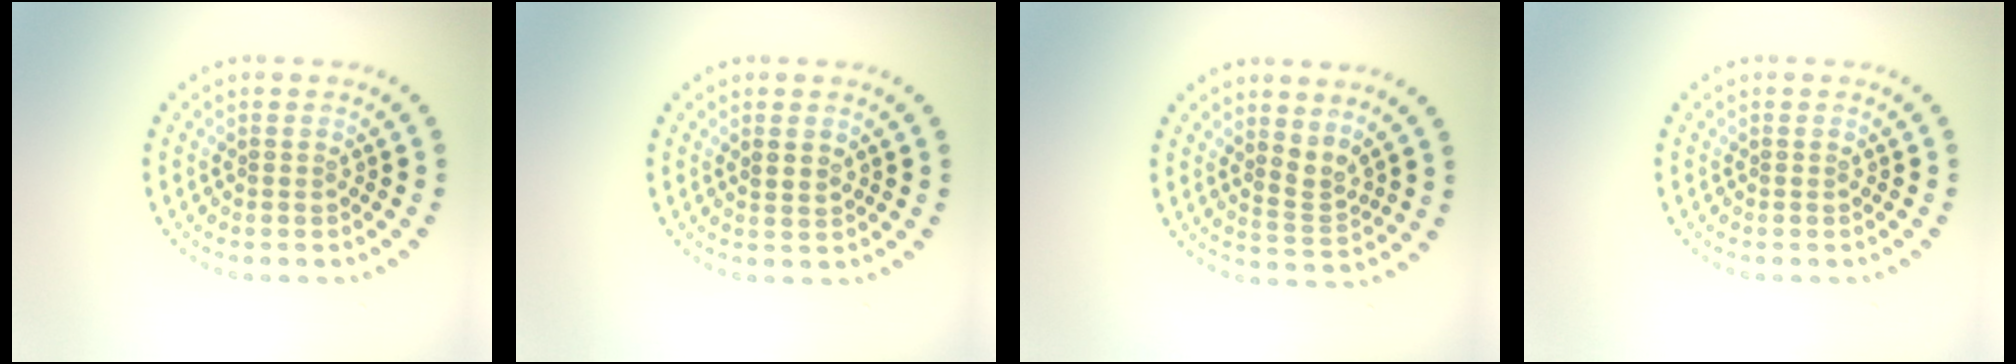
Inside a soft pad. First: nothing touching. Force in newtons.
{"total": 1.2, "press": 1.0, "slide": 0.6}
{"total": 2.2, "press": 1.5, "slide": 1.6}
{"total": 0.0}